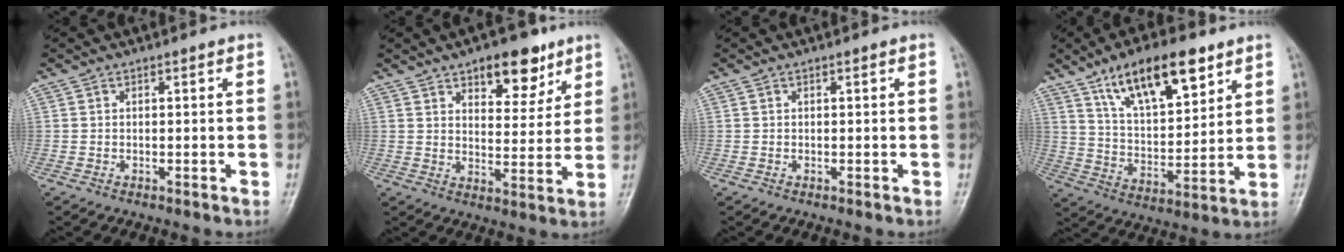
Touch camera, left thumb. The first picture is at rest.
{"total": 10.8, "force": [6.6, 5.3, 6.7], "torque": [-0.060, -0.035, 0.096]}
{"total": 0.0}
{"total": 16.6, "force": [9.9, 6.6, 11.6], "torque": [-0.161, -0.041, 0.176]}